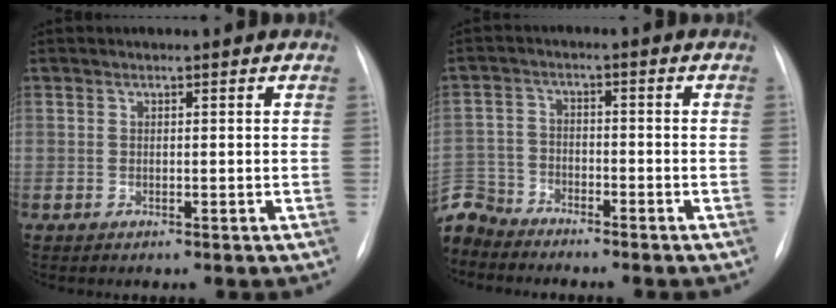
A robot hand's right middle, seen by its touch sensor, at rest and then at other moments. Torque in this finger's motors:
{"motor_torque": [0.67, -0.66, -0.07, -0.09]}